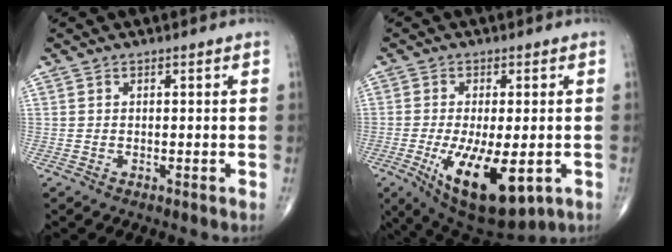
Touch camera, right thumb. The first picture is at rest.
{"total": 15.2, "force": [-4.8, 6.1, 13.0], "torque": [-0.219, -0.019, -0.055]}